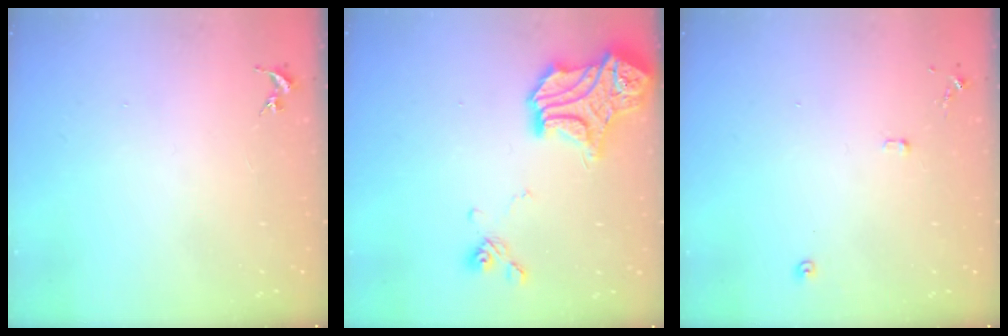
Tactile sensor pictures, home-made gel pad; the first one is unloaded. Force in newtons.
{"total": 17.9, "press": 17.9, "slide": 0.7}
{"total": 7.4, "press": 7.4, "slide": 0.8}